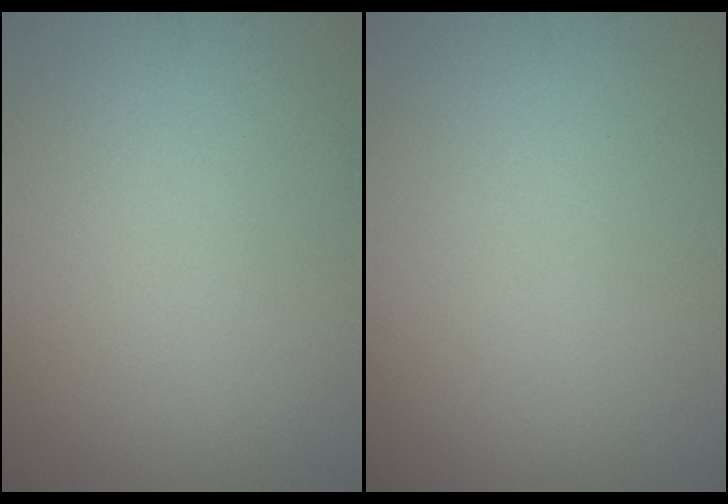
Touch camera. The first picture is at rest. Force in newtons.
{"total": 0.0}